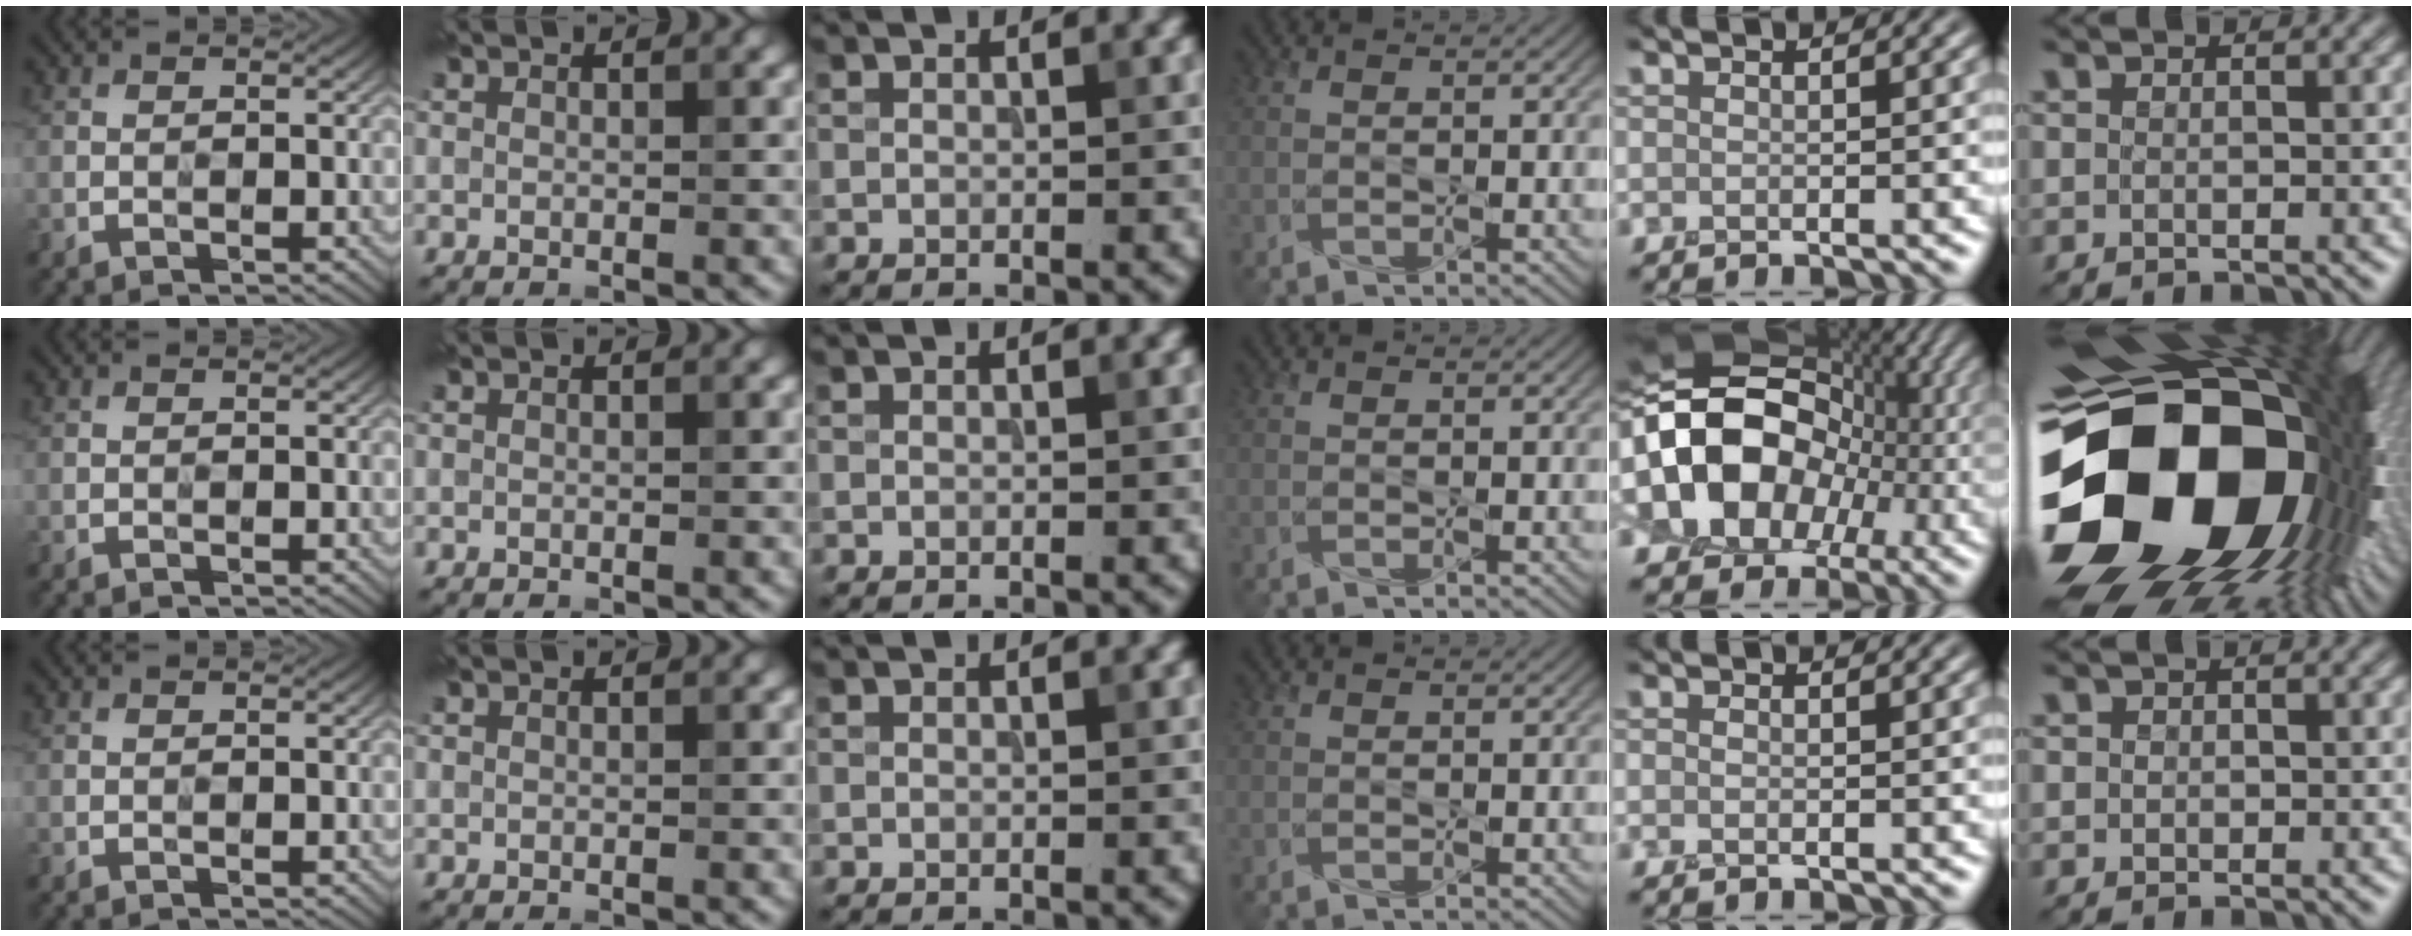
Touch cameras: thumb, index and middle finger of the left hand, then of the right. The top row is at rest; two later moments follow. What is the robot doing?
{"motion": "press", "object": "button"}